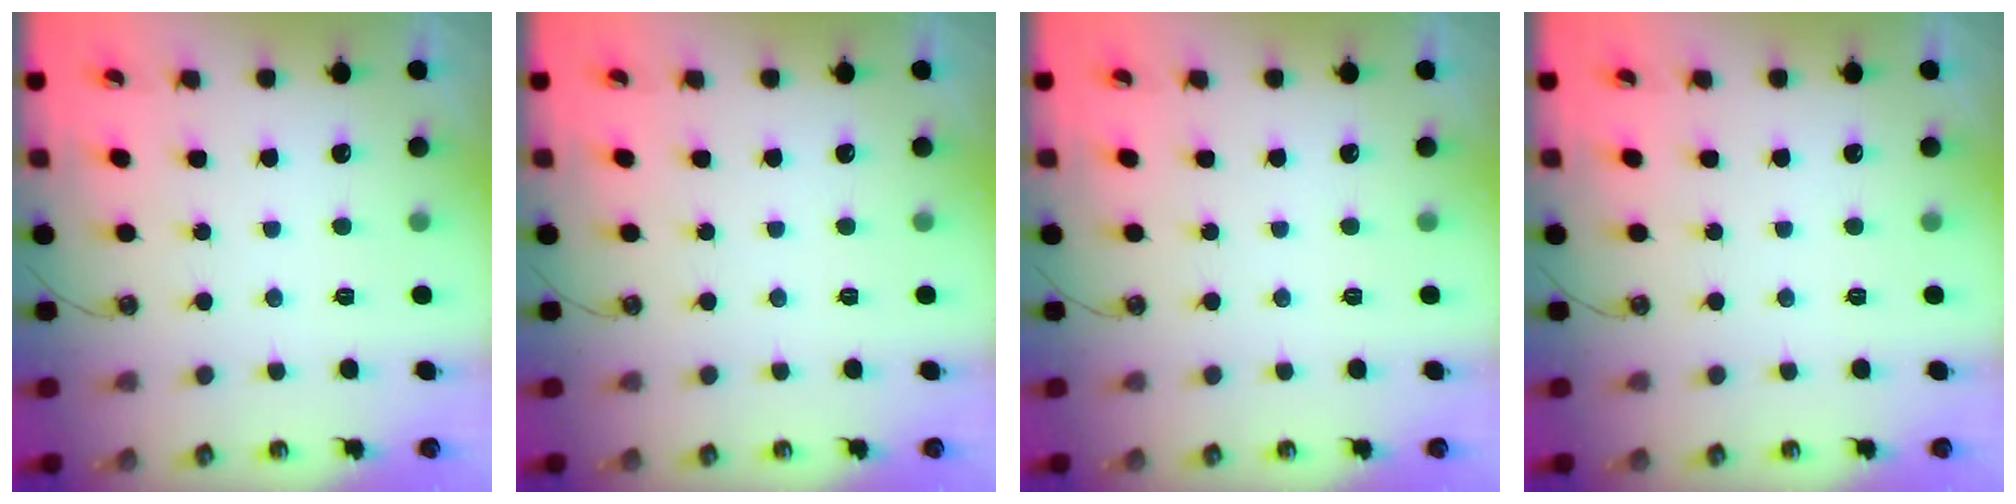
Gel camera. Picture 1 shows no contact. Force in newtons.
{"total": 0.0}
{"total": 0.0}
{"total": 0.0}